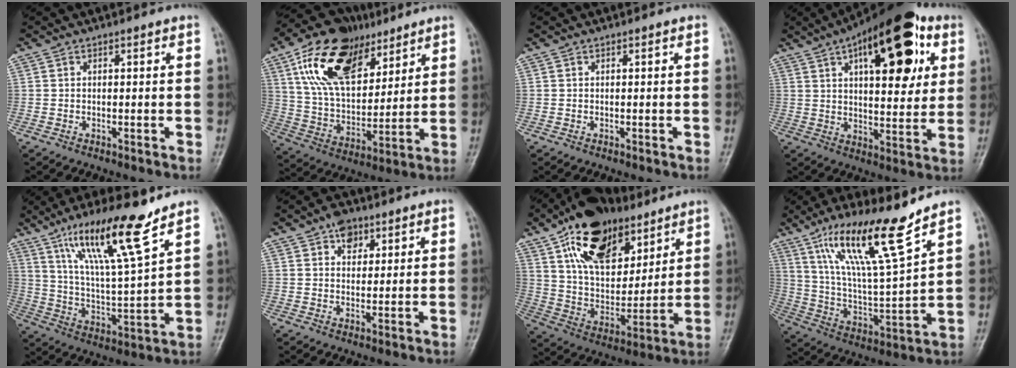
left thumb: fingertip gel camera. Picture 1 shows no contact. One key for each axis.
{"total": 20.8, "fx": 10.9, "fy": 11.6, "fz": 13.3, "tx": -0.201, "ty": -0.028, "tz": 0.201}
{"total": 0.0}
{"total": 23.4, "fx": 9.4, "fy": 10.3, "fz": 18.8, "tx": -0.242, "ty": -0.008, "tz": 0.137}
{"total": 16.4, "fx": 10.8, "fy": 1.7, "fz": 12.3, "tx": -0.213, "ty": -0.054, "tz": 0.198}
{"total": 4.7, "fx": 2.6, "fy": 3.2, "fz": 2.4, "tx": -0.013, "ty": -0.010, "tz": 0.038}
{"total": 21.6, "fx": 12.5, "fy": 11.8, "fz": 13.1, "tx": -0.179, "ty": -0.048, "tz": 0.225}
{"total": 17.9, "fx": 11.8, "fy": 2.1, "fz": 13.2, "tx": -0.224, "ty": -0.061, "tz": 0.221}